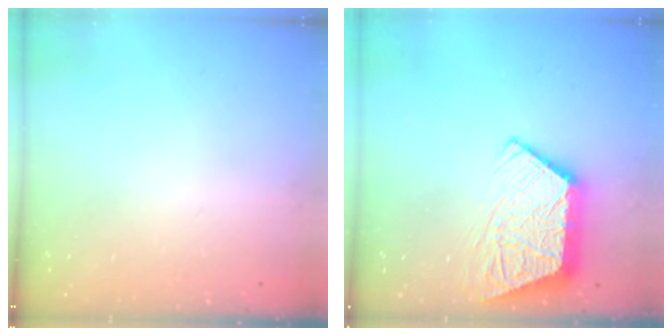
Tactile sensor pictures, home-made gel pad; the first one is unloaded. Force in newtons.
{"total": 14.3, "press": 14.2, "slide": 1.2}